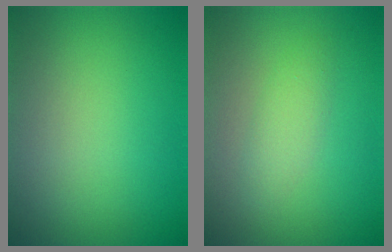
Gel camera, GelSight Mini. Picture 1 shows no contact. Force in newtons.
{"total": 1.9, "press": 1.9, "slide": 0.1}